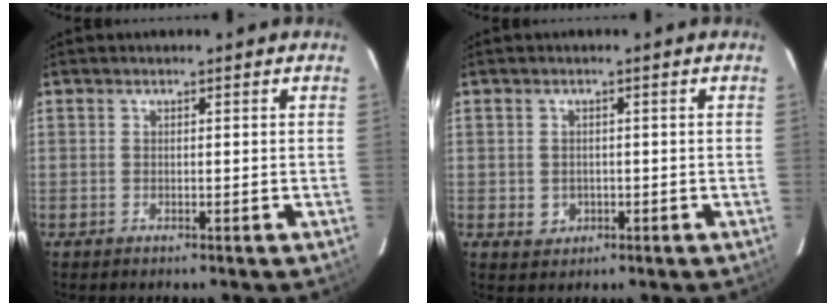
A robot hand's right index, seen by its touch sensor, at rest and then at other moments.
{"total": 2.8, "force": [-0.4, 2.6, 0.9], "torque": [-0.018, 0.003, 0.002]}